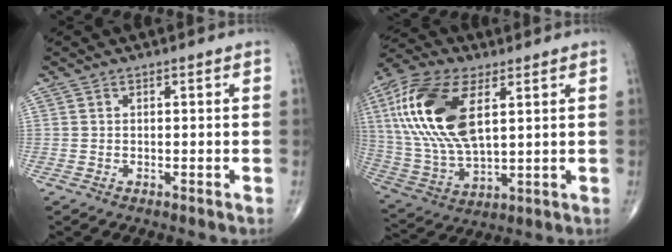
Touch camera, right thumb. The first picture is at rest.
{"total": 20.8, "force": [6.1, 10.2, 17.1], "torque": [-0.360, -0.010, 0.113]}